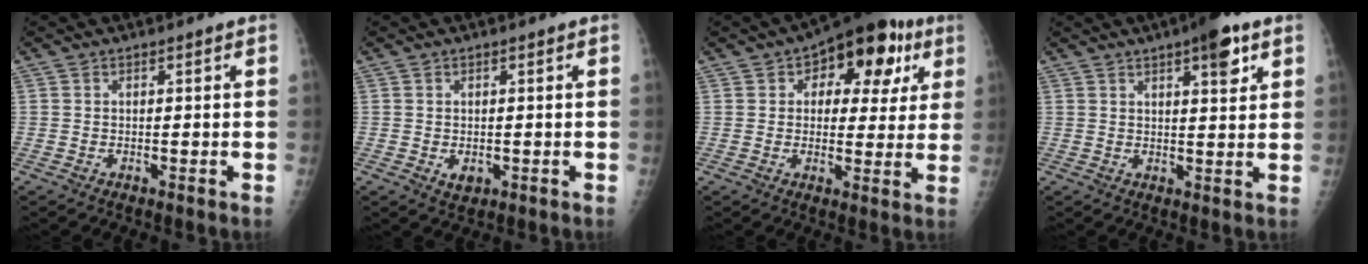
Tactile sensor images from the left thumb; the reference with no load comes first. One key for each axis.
{"total": 2.4, "fx": -0.4, "fy": 1.8, "fz": 1.5, "tx": -0.015, "ty": -0.002, "tz": 0.000}
{"total": 15.2, "fx": 6.2, "fy": 8.9, "fz": 10.7, "tx": -0.084, "ty": 0.007, "tz": 0.077}
{"total": 7.3, "fx": 4.0, "fy": 2.3, "fz": 5.6, "tx": -0.064, "ty": -0.015, "tz": 0.052}